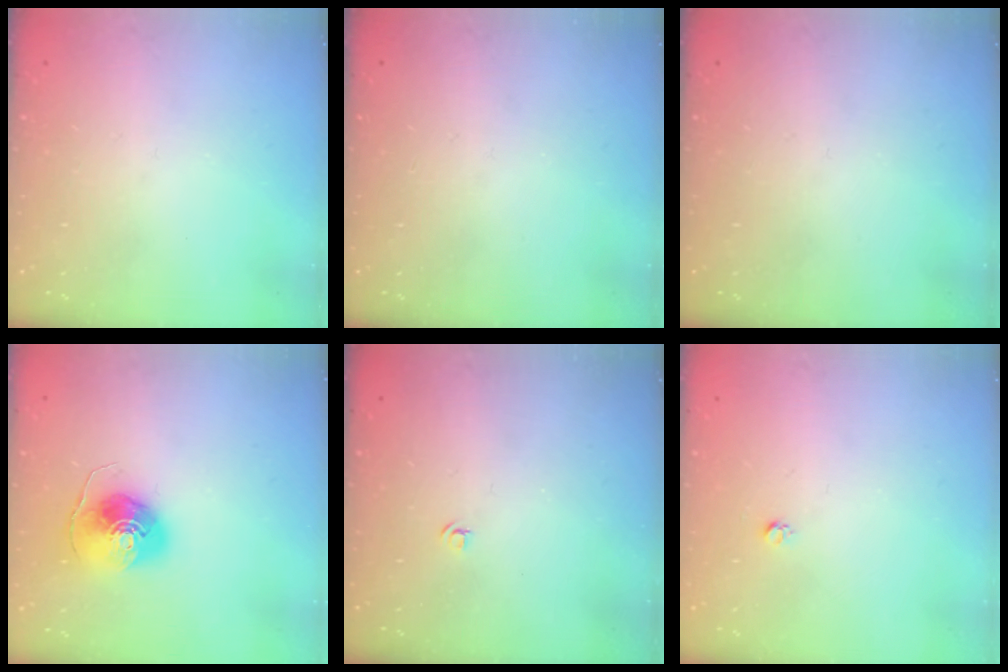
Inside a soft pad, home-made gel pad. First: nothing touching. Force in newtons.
{"total": 0.0}
{"total": 0.0}
{"total": 8.9, "press": 8.9, "slide": 0.8}
{"total": 3.2, "press": 3.2, "slide": 0.4}
{"total": 3.1, "press": 3.1, "slide": 0.3}